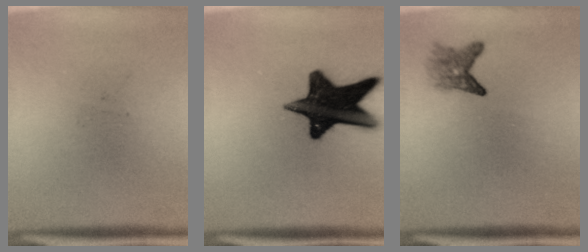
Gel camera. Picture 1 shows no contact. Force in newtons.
{"total": 16.5}
{"total": 2.4}